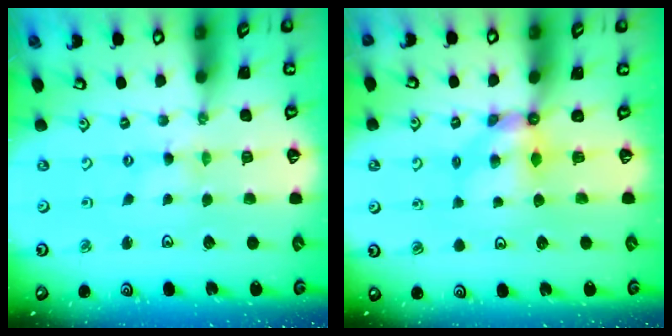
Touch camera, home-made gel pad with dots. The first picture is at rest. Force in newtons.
{"total": 5.3, "press": 5.3, "slide": 0.3}